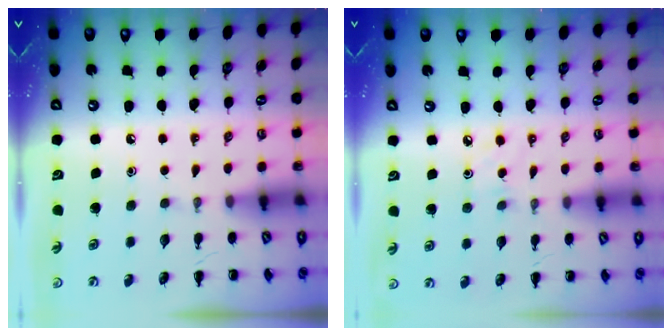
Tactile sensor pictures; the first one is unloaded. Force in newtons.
{"total": 2.7, "press": 2.5, "slide": 0.9}